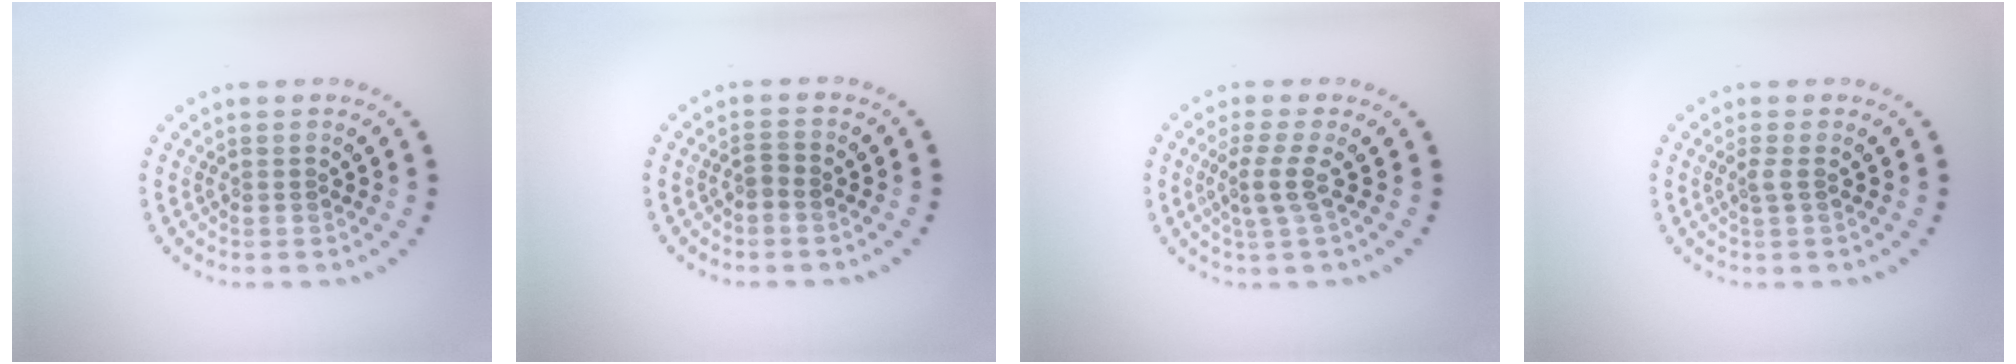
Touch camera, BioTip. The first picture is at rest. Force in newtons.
{"total": 0.9, "press": 0.7, "slide": 0.5}
{"total": 2.3, "press": 1.6, "slide": 1.6}
{"total": 0.9, "press": 0.6, "slide": 0.7}